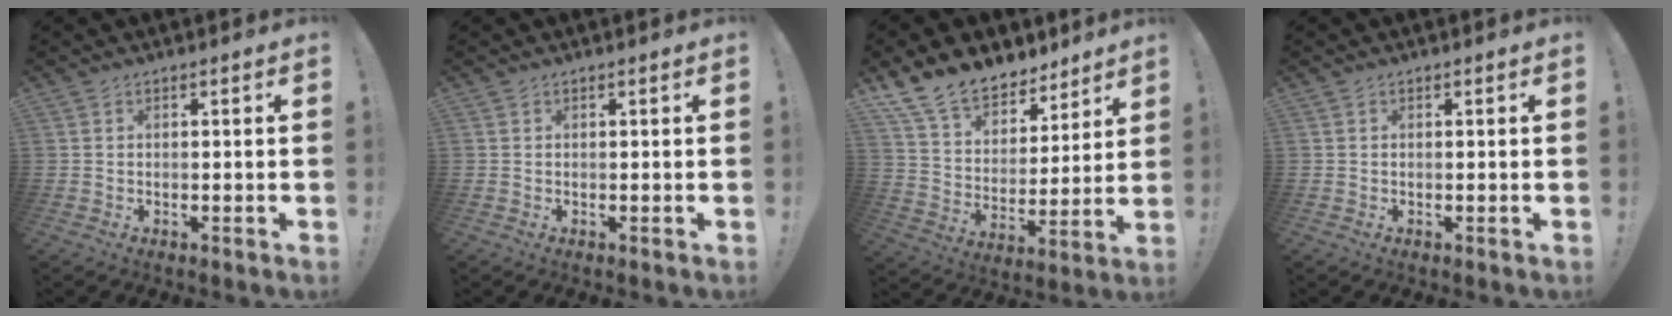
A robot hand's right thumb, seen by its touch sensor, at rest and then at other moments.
{"total": 0.0}
{"total": 14.7, "force": [11.6, 7.9, 4.5], "torque": [-0.093, -0.082, 0.220]}
{"total": 0.0}